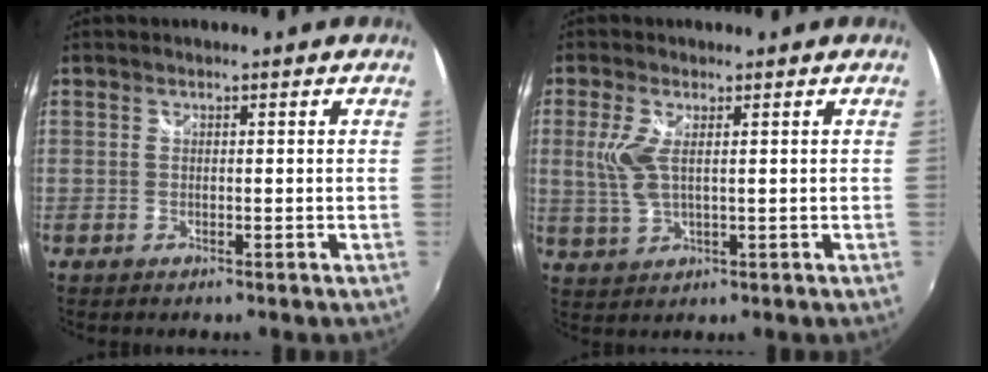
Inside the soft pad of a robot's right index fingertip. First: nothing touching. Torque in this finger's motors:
{"motor_torque": [-0.01, 0.13, 0.07, 0.10]}